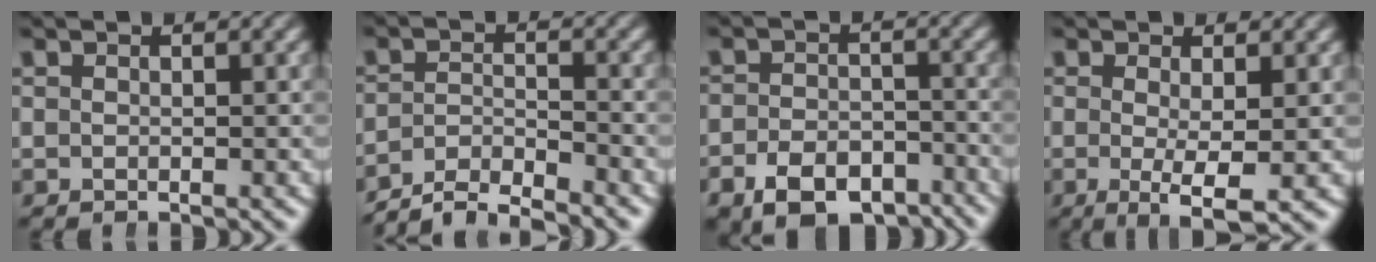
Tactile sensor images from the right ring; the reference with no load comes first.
{"total": 6.6, "force": [-5.9, 2.2, 1.9], "torque": [-0.027, -0.021, -0.096]}
{"total": 6.5, "force": [-5.0, 3.5, 2.3], "torque": [-0.027, -0.022, -0.078]}
{"total": 4.5, "force": [-1.9, 0.7, 4.0], "torque": [-0.077, -0.033, -0.017]}